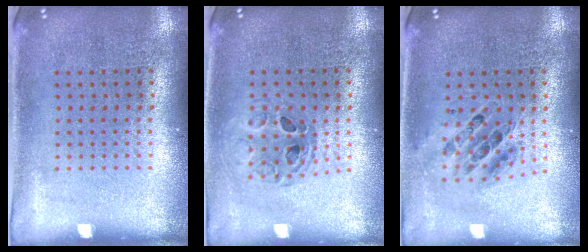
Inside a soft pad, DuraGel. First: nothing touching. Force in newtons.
{"total": 0.8, "press": 0.8, "slide": 0.1}
{"total": 0.7, "press": 0.7, "slide": 0.1}